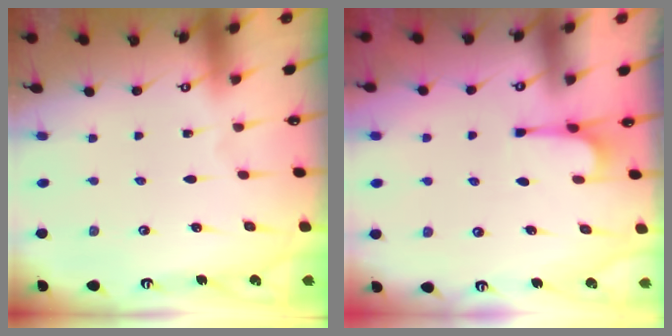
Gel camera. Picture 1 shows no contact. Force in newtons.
{"total": 2.0, "press": 1.9, "slide": 0.6}